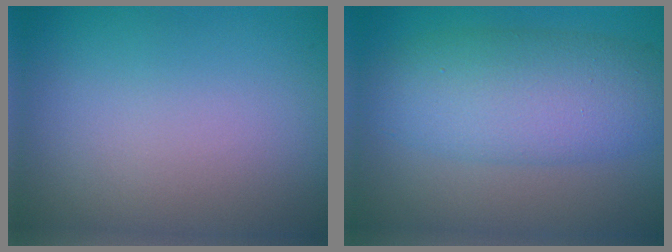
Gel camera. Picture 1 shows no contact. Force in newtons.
{"total": 6.9, "press": 6.9, "slide": 0.0}